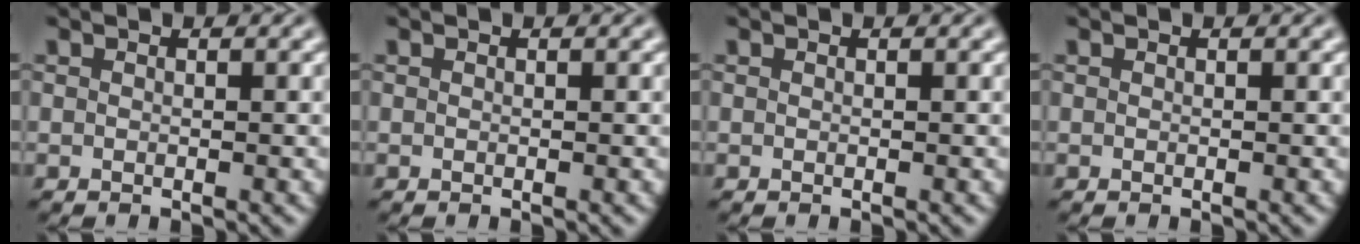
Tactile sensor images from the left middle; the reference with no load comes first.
{"total": 0.0}
{"total": 0.0}
{"total": 0.0}